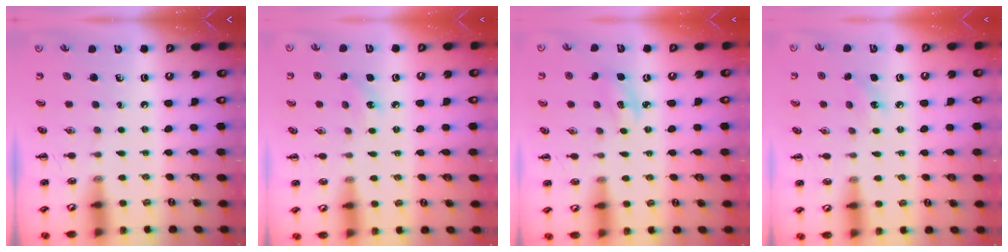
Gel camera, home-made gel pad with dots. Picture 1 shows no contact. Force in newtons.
{"total": 7.1, "press": 6.7, "slide": 2.1}
{"total": 4.3, "press": 4.2, "slide": 1.0}
{"total": 7.1, "press": 6.7, "slide": 2.1}